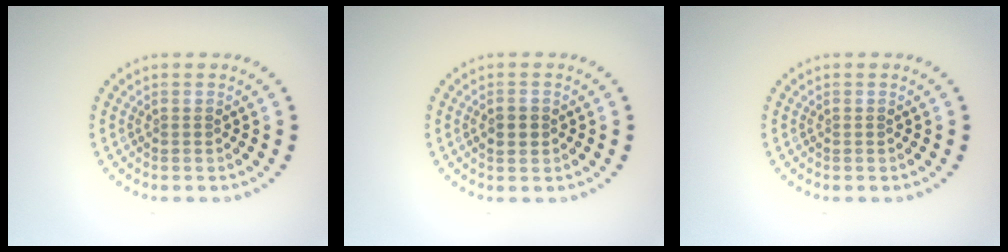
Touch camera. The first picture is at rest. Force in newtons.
{"total": 2.1, "press": 2.1, "slide": 0.1}
{"total": 0.0}